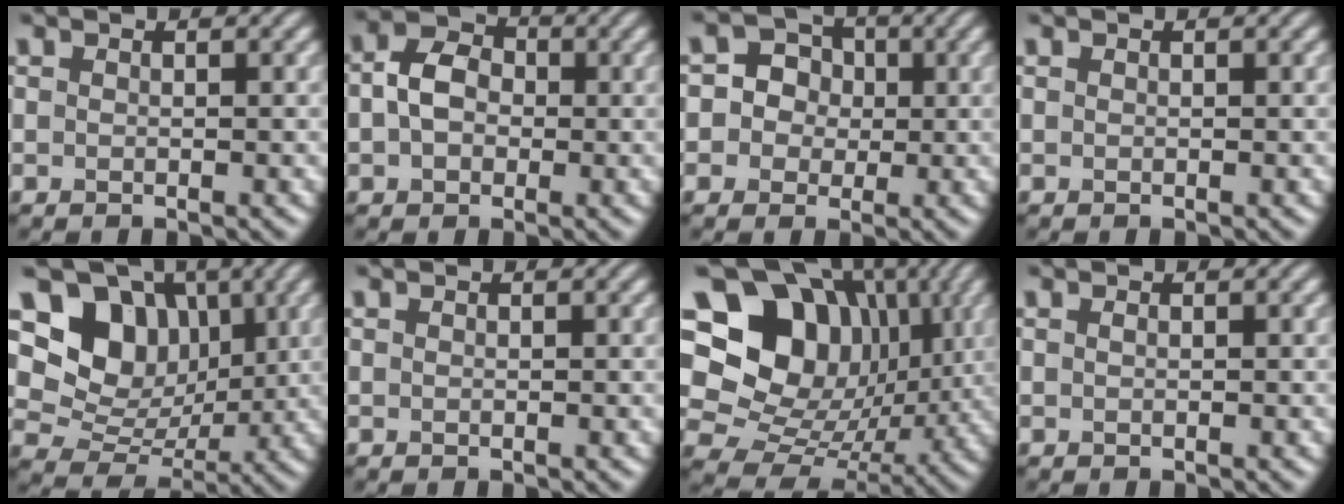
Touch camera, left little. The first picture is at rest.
{"total": 4.3, "force": [0.1, 3.3, 2.7], "torque": [-0.056, 0.007, -0.009]}
{"total": 4.2, "force": [0.5, 3.9, 1.3], "torque": [0.001, 0.018, -0.011]}
{"total": 0.0}
{"total": 9.2, "force": [3.3, 7.1, 4.8], "torque": [-0.088, 0.005, 0.046]}
{"total": 0.0}
{"total": 17.8, "force": [5.9, 13.9, 9.3], "torque": [-0.191, 0.061, 0.111]}
{"total": 0.0}